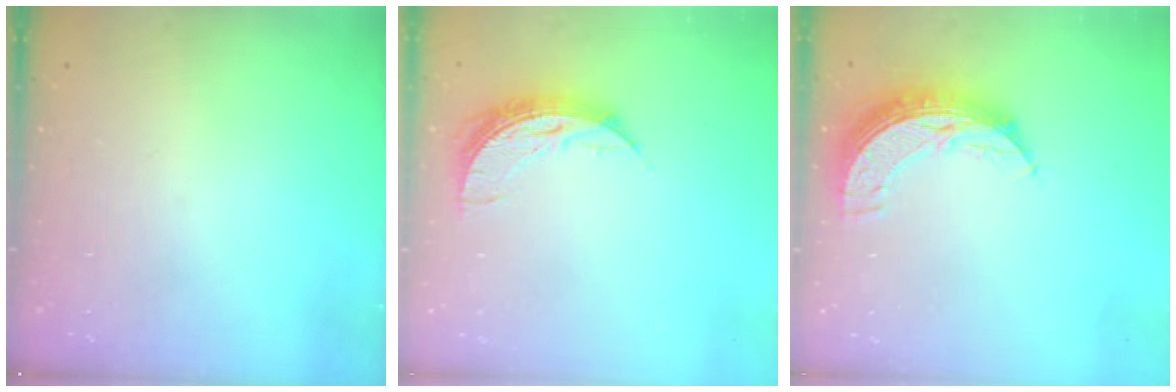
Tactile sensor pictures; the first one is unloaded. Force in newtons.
{"total": 8.1, "press": 8.0, "slide": 0.6}
{"total": 10.6, "press": 10.6, "slide": 1.0}